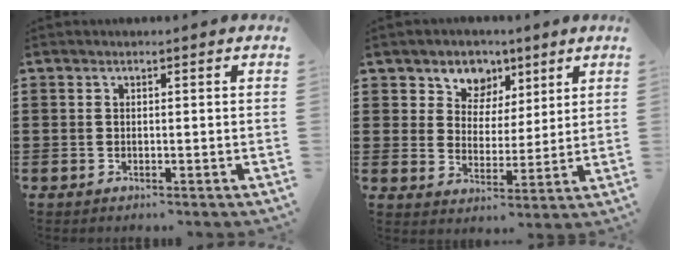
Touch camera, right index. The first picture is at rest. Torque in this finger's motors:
{"motor_torque": [0.80, 0.30, 0.13, 0.04]}